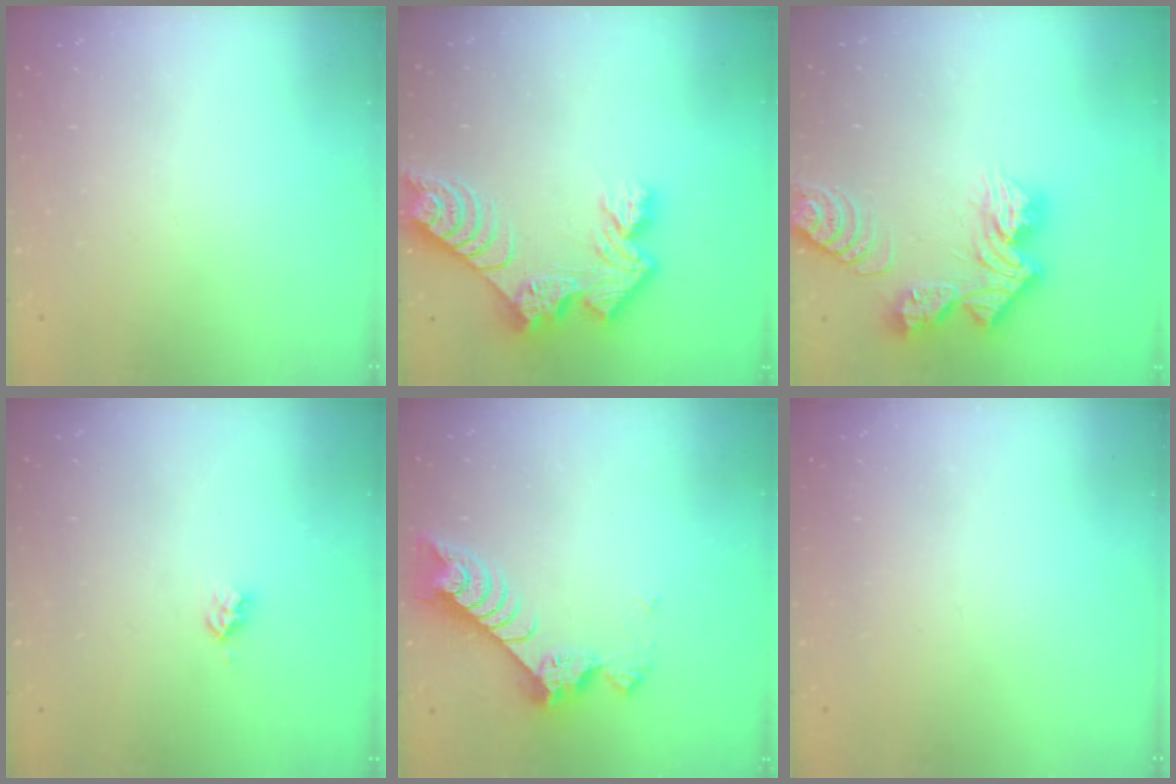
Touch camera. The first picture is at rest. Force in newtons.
{"total": 11.9, "press": 11.8, "slide": 1.0}
{"total": 14.7, "press": 14.7, "slide": 1.3}
{"total": 2.8, "press": 2.8, "slide": 0.2}
{"total": 7.4, "press": 7.3, "slide": 1.0}
{"total": 0.0}